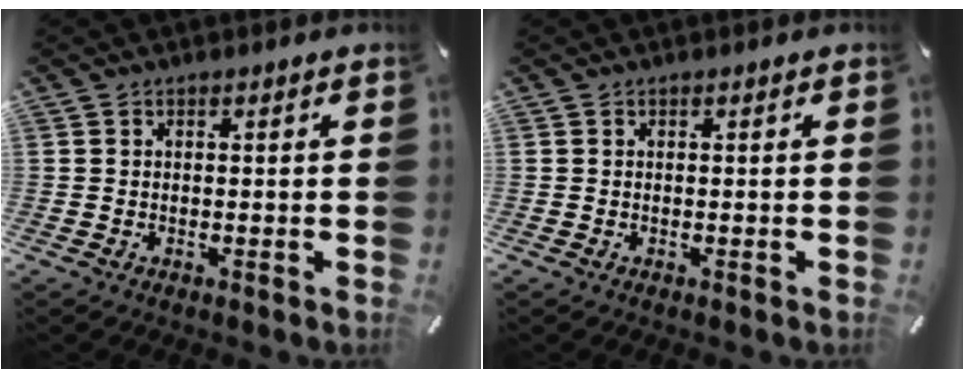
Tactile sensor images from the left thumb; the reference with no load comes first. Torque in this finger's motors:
{"motor_torque": [0.00, 0.00, 0.00, 0.00, 0.00]}